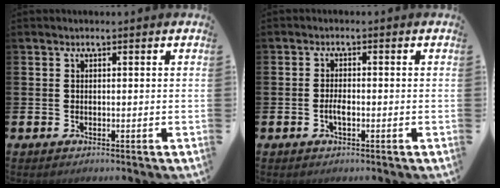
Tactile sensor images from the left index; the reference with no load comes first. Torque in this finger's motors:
{"motor_torque": [0.53, 0.28, 0.03, 0.05]}